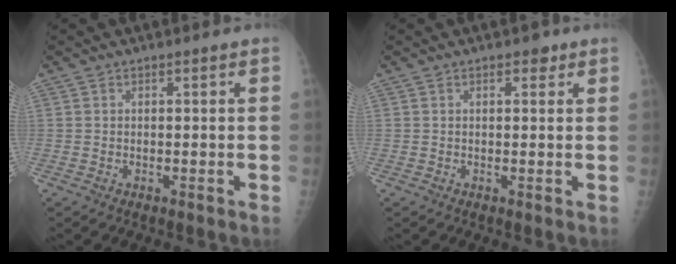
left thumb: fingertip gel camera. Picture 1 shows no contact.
{"total": 2.0, "force": [1.1, 1.0, 1.3], "torque": [-0.009, -0.002, 0.013]}